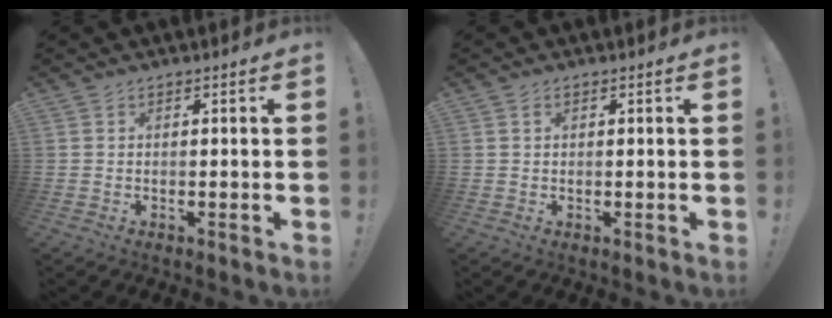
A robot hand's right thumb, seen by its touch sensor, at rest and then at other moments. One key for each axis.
{"total": 0.8, "fx": 0.3, "fy": 0.7, "fz": 0.3, "tx": -0.010, "ty": 0.005, "tz": 0.007}